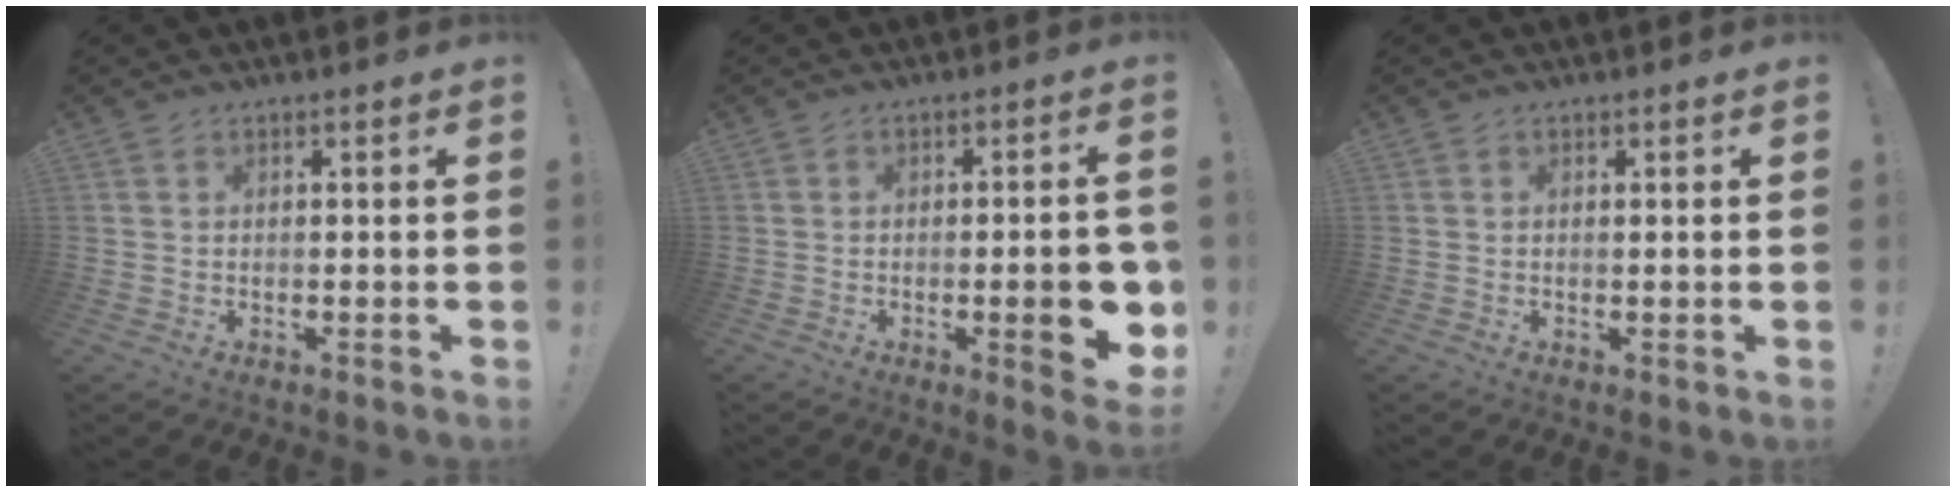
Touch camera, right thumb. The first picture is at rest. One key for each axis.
{"total": 10.1, "fx": -2.4, "fy": 2.3, "fz": 9.6, "tx": -0.114, "ty": -0.002, "tz": -0.035}
{"total": 0.6, "fx": 0.2, "fy": 0.0, "fz": 0.6, "tx": -0.007, "ty": -0.001, "tz": 0.003}